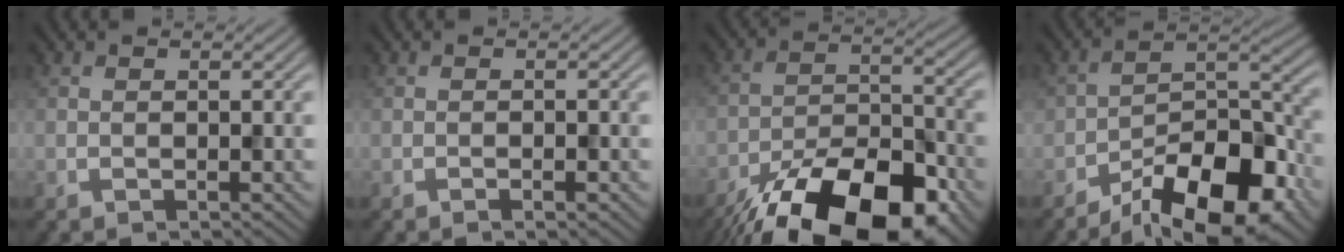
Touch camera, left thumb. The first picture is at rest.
{"total": 0.8, "force": [-0.4, 0.2, 0.7], "torque": [-0.010, -0.001, -0.007]}
{"total": 19.0, "force": [-13.3, 7.9, 11.0], "torque": [-0.190, -0.046, -0.205]}
{"total": 13.7, "force": [-9.0, 5.9, 8.5], "torque": [-0.130, -0.008, -0.156]}